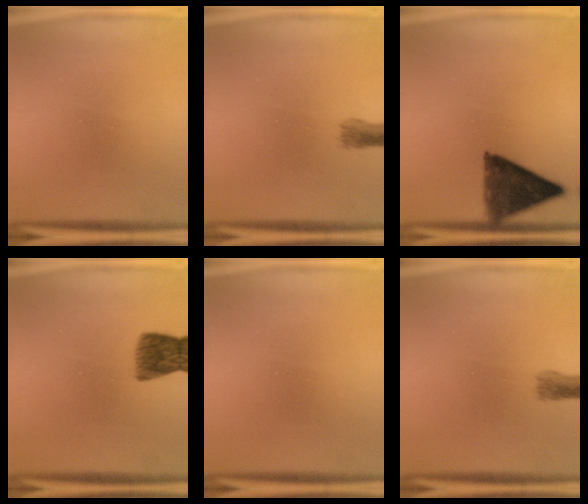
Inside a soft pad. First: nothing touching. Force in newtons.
{"total": 1.8}
{"total": 8.4}
{"total": 6.7}
{"total": 0.0}
{"total": 1.8}